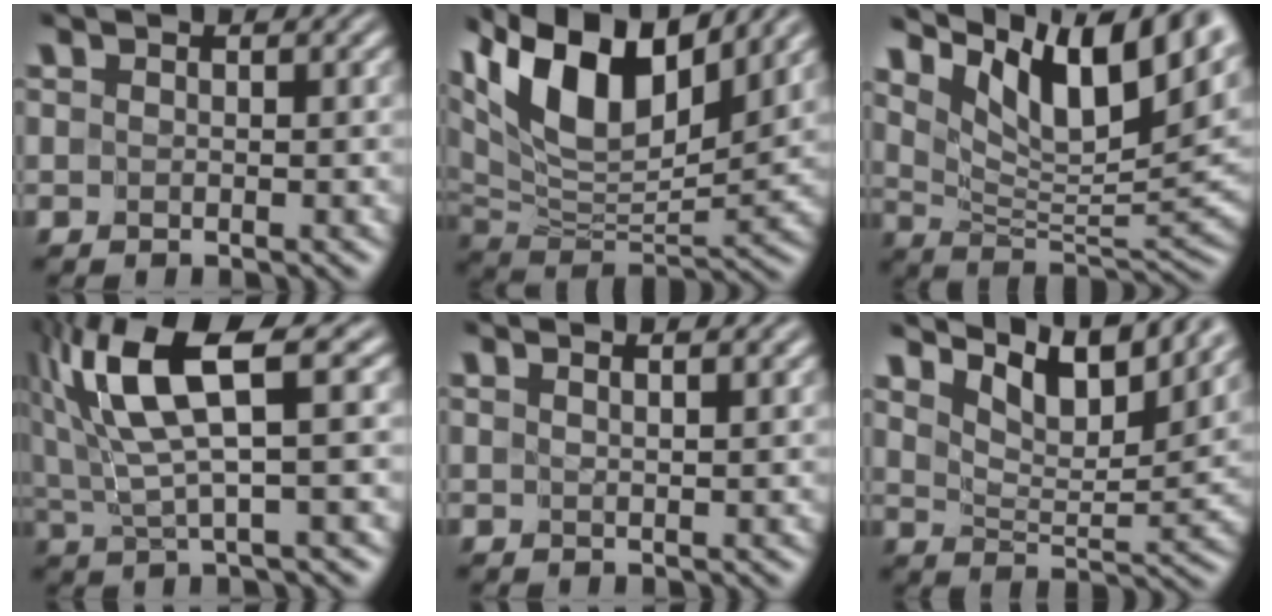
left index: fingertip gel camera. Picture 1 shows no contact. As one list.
[{"total": 11.9, "force": [6.9, 4.6, 8.6], "torque": [-0.152, 0.011, 0.124]}, {"total": 12.1, "force": [7.9, 3.7, 8.3], "torque": [-0.139, 0.008, 0.141]}, {"total": 8.7, "force": [3.4, 1.8, 7.8], "torque": [-0.164, 0.015, 0.067]}, {"total": 2.7, "force": [2.1, 0.8, 1.5], "torque": [-0.002, 0.015, 0.002]}, {"total": 8.1, "force": [6.5, 2.1, 4.4], "torque": [-0.081, 0.003, 0.094]}]